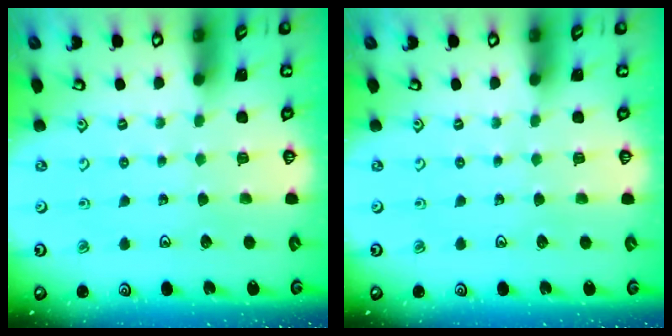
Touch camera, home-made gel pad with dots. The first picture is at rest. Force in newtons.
{"total": 0.0}